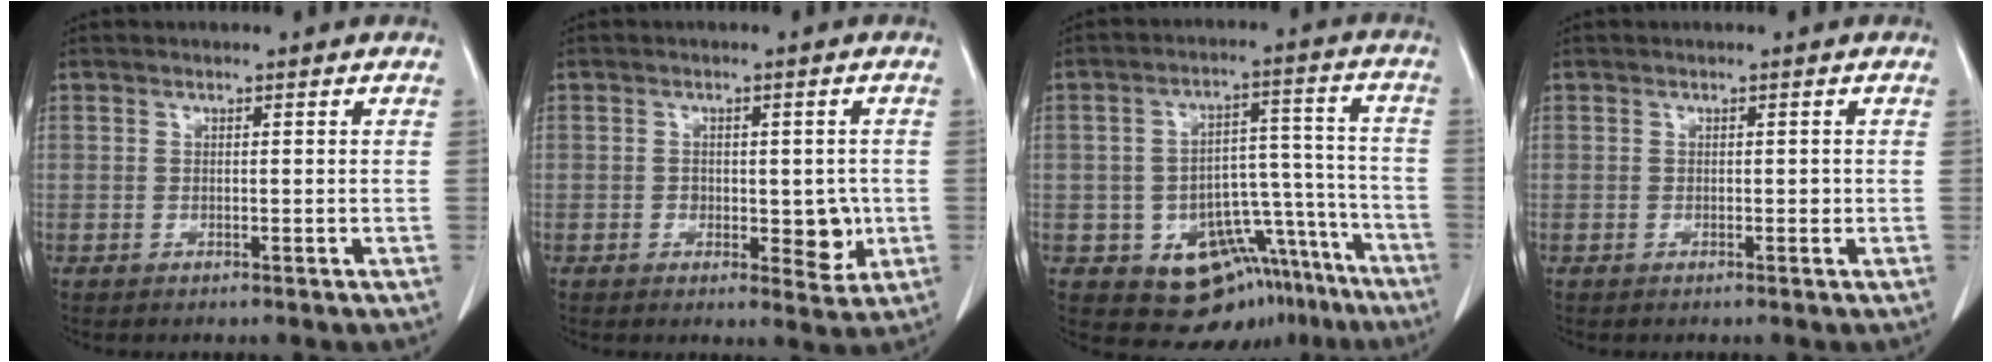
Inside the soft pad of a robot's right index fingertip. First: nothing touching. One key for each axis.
{"total": 5.5, "fx": -0.9, "fy": 3.1, "fz": 4.4, "tx": -0.044, "ty": -0.004, "tz": -0.006}
{"total": 14.3, "fx": -9.1, "fy": 9.2, "fz": 6.2, "tx": -0.046, "ty": 0.079, "tz": -0.120}
{"total": 0.5, "fx": 0.0, "fy": 0.4, "fz": 0.4, "tx": -0.002, "ty": 0.002, "tz": -0.001}